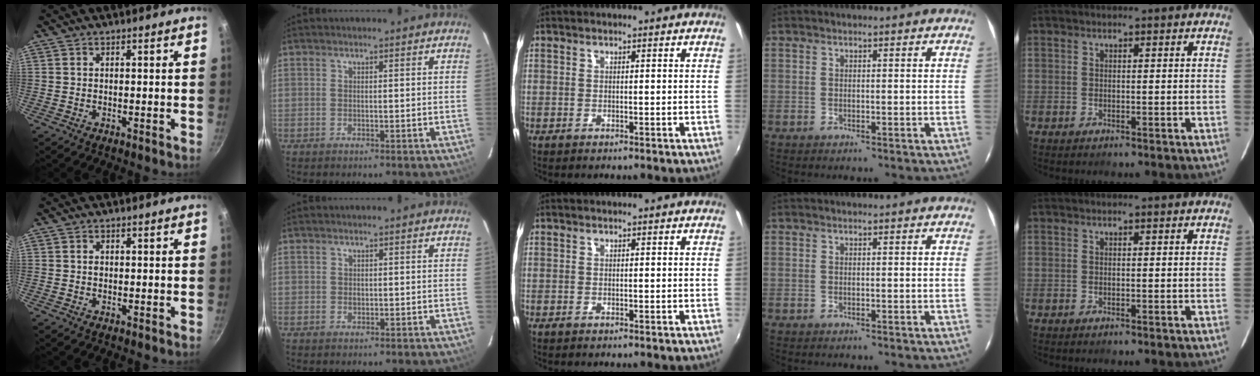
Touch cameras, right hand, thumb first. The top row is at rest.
{"thumb": {"total": 0.5, "force": [0.0, 0.4, 0.2], "torque": [-0.002, 0.002, 0.000]}, "index": {"total": 0.7, "force": [0.0, 0.7, 0.2], "torque": [0.000, 0.001, 0.000]}}